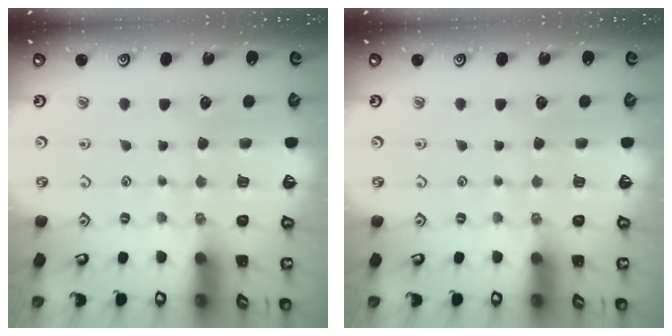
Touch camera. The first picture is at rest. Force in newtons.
{"total": 0.0}